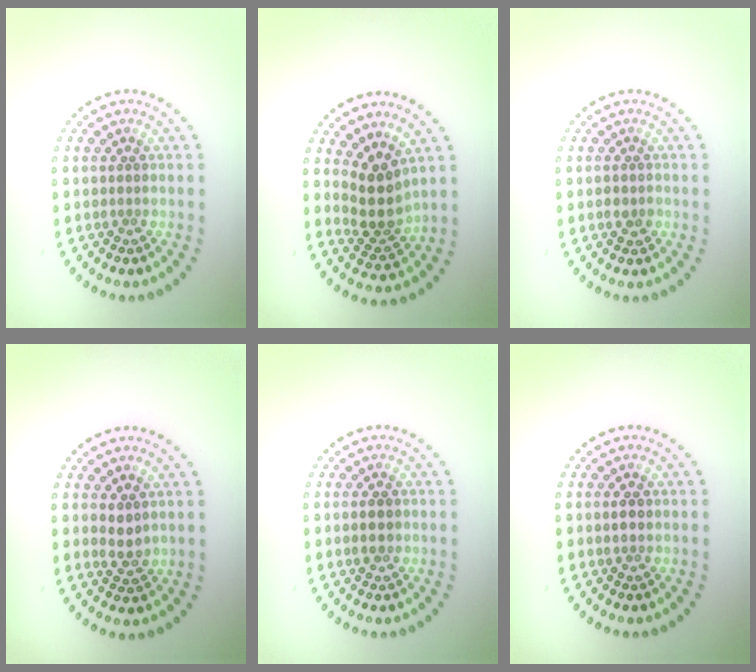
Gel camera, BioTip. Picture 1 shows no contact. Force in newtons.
{"total": 3.5, "press": 2.7, "slide": 2.2}
{"total": 1.2, "press": 1.1, "slide": 0.3}
{"total": 1.5, "press": 1.4, "slide": 0.5}
{"total": 2.0, "press": 2.0, "slide": 0.1}
{"total": 1.0, "press": 1.0, "slide": 0.2}